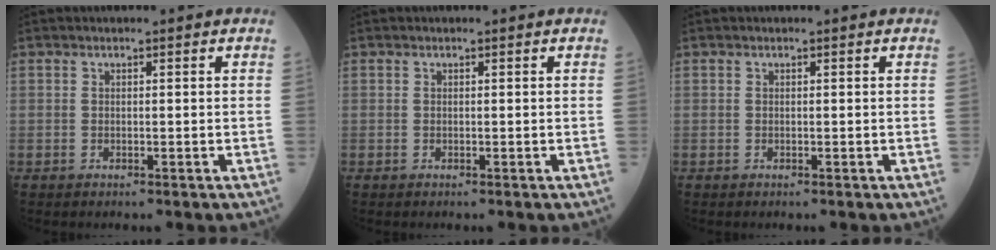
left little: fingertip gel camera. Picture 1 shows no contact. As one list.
[{"total": 0.0}, {"total": 0.0}]